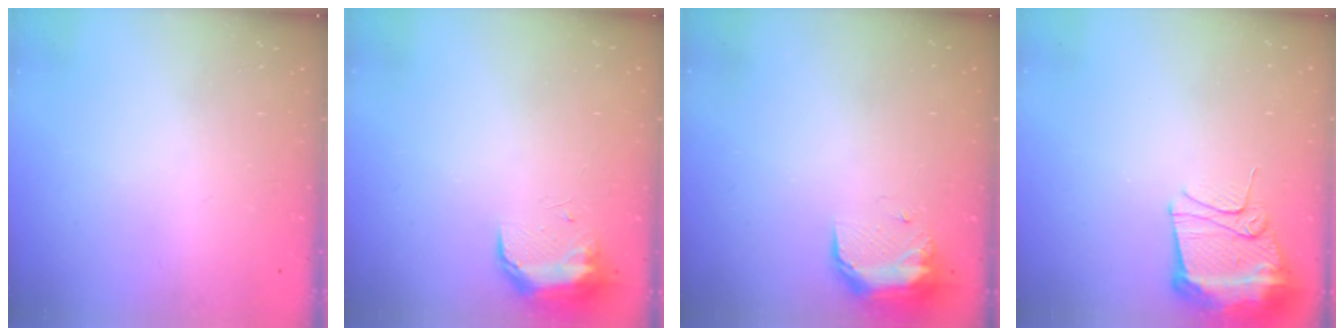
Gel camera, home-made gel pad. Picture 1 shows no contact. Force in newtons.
{"total": 8.9, "press": 8.8, "slide": 1.1}
{"total": 11.4, "press": 9.6, "slide": 6.1}
{"total": 12.1, "press": 12.0, "slide": 1.4}